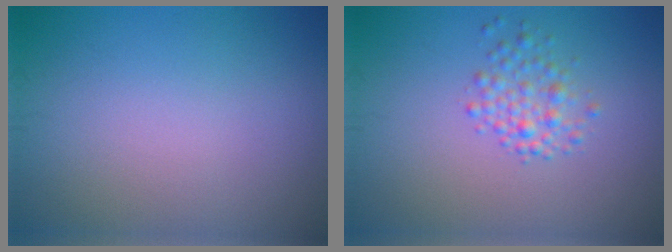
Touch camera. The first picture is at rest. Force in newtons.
{"total": 2.2, "press": 2.2, "slide": 0.1}